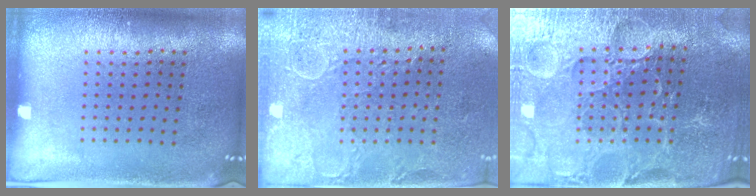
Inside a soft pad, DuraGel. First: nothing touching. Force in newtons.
{"total": 2.9, "press": 2.6, "slide": 1.2}
{"total": 3.9, "press": 3.9, "slide": 0.7}